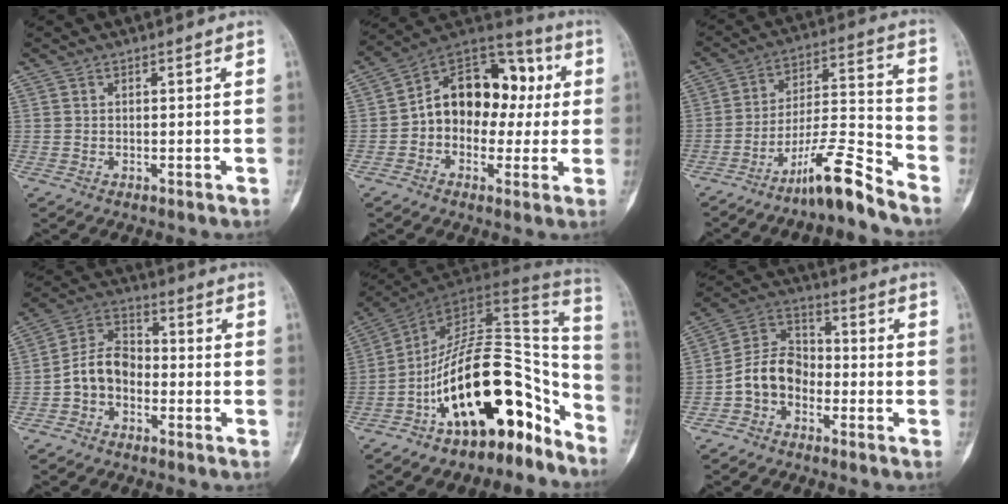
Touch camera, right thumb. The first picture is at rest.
{"total": 17.0, "force": [1.0, 12.2, 11.8], "torque": [-0.119, 0.046, 0.002]}
{"total": 11.7, "force": [-9.2, 0.9, 7.1], "torque": [-0.126, 0.087, -0.164]}
{"total": 8.1, "force": [-2.5, 5.9, 5.0], "torque": [-0.080, 0.039, -0.060]}
{"total": 21.3, "force": [-12.1, 10.0, 14.3], "torque": [-0.152, 0.142, -0.196]}
{"total": 9.1, "force": [-3.3, 6.8, 5.0], "torque": [-0.080, 0.043, -0.075]}